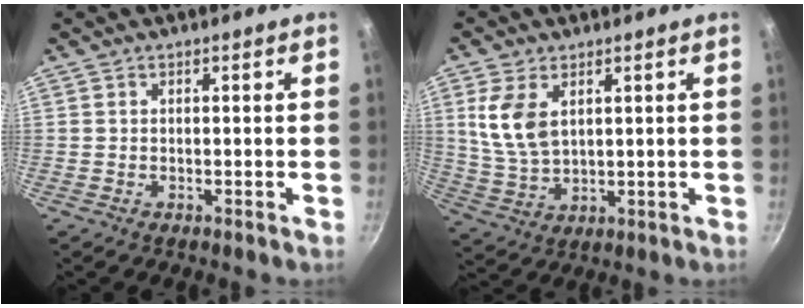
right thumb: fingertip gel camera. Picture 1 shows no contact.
{"total": 8.9, "force": [3.0, 5.2, 6.5], "torque": [-0.126, -0.020, 0.067]}